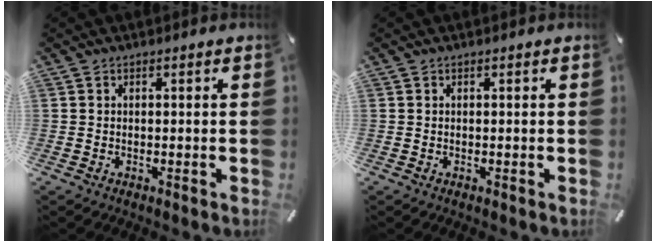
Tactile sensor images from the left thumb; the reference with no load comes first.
{"total": 0.0}